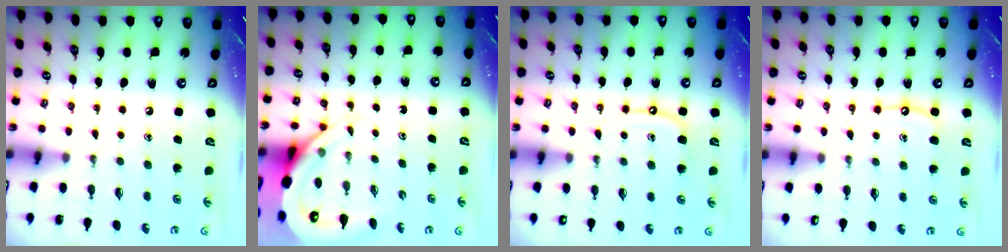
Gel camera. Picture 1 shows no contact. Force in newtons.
{"total": 8.0, "press": 8.0, "slide": 1.0}
{"total": 7.5, "press": 7.5, "slide": 0.7}
{"total": 7.1, "press": 7.0, "slide": 0.6}